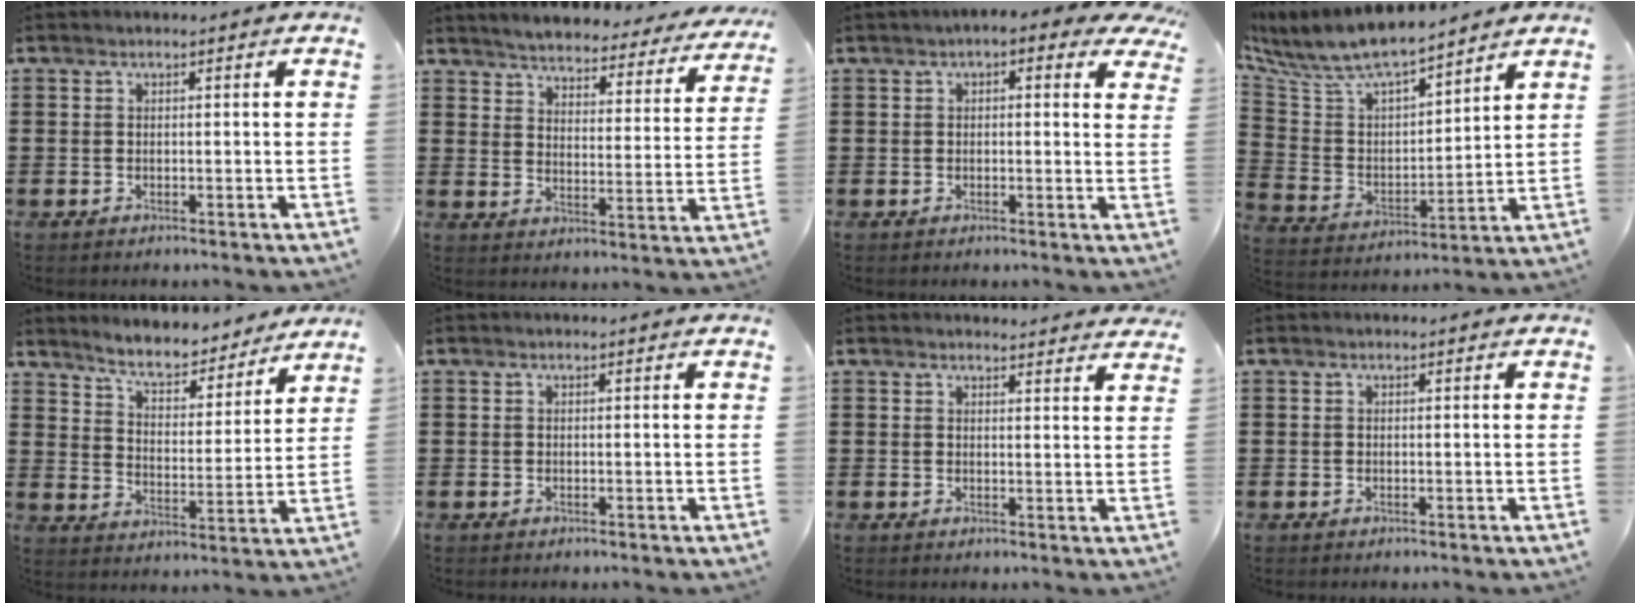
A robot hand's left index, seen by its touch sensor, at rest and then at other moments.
{"total": 4.2, "force": [4.2, -0.2, 0.4], "torque": [-0.033, -0.037, 0.066]}
{"total": 2.4, "force": [1.4, 0.8, 1.8], "torque": [-0.040, 0.005, 0.023]}
{"total": 8.4, "force": [7.7, 1.9, 2.9], "torque": [-0.095, -0.048, 0.133]}
{"total": 6.4, "force": [6.0, 0.8, 2.1], "torque": [-0.067, -0.038, 0.102]}
{"total": 0.0}
{"total": 2.2, "force": [2.2, 0.1, 0.2], "torque": [-0.001, -0.007, 0.041]}
{"total": 0.0}